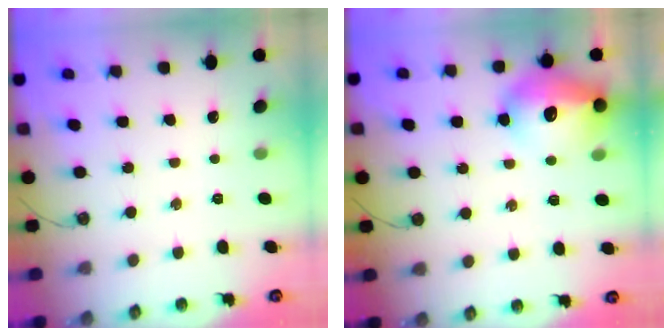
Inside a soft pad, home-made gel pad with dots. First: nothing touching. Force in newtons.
{"total": 17.8, "press": 17.8, "slide": 1.3}